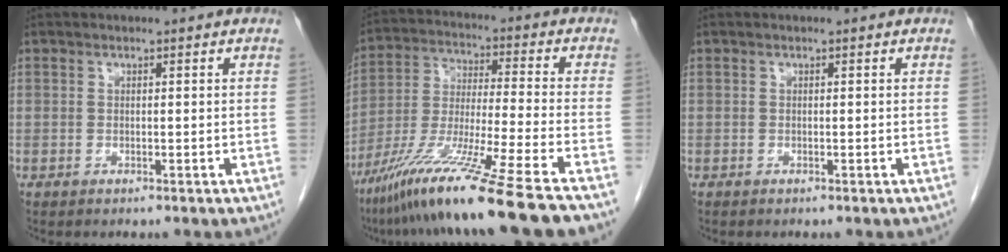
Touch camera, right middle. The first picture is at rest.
{"total": 16.9, "force": [-12.5, -2.6, 11.2], "torque": [-0.221, -0.051, -0.221]}
{"total": 0.0}